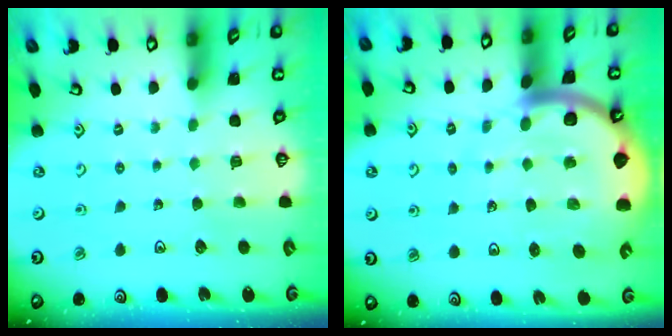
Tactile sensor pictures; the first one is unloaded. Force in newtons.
{"total": 11.7, "press": 11.6, "slide": 1.4}